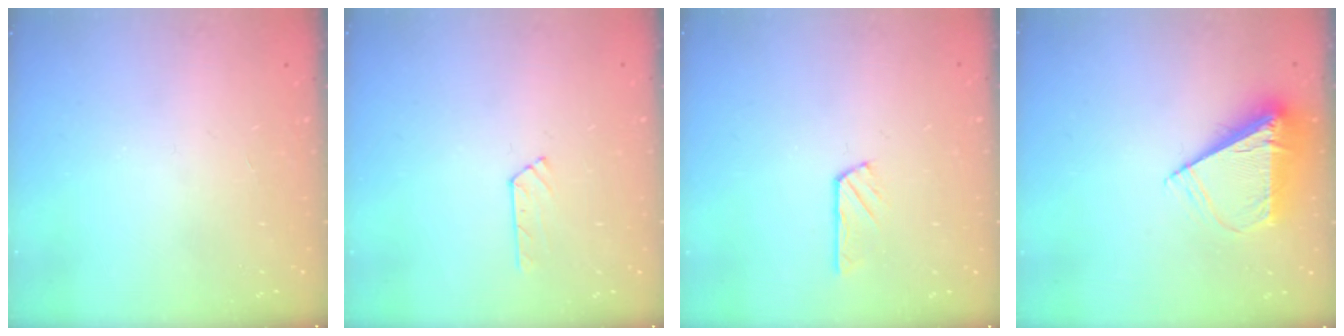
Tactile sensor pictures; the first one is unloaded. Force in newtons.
{"total": 3.6, "press": 3.6, "slide": 0.4}
{"total": 3.6, "press": 3.5, "slide": 0.4}
{"total": 7.8, "press": 7.7, "slide": 1.1}